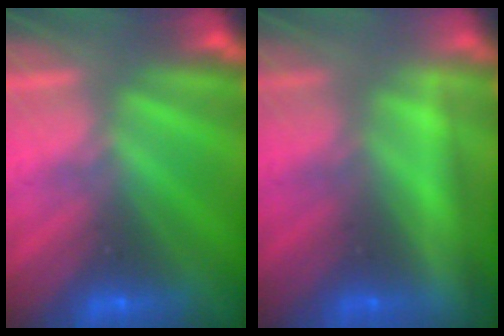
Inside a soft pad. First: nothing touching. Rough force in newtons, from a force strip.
{"total": 2.3}